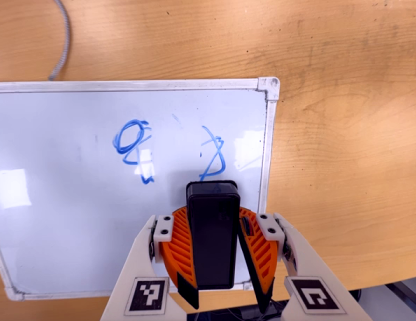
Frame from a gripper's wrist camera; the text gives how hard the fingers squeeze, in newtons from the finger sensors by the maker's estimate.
{"total": 9.8, "left": 9.5, "right": 10.0}